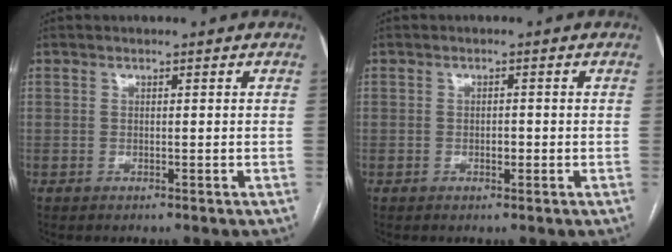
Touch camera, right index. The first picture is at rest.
{"total": 1.4, "force": [-0.4, 0.6, 1.2], "torque": [-0.020, 0.001, -0.006]}